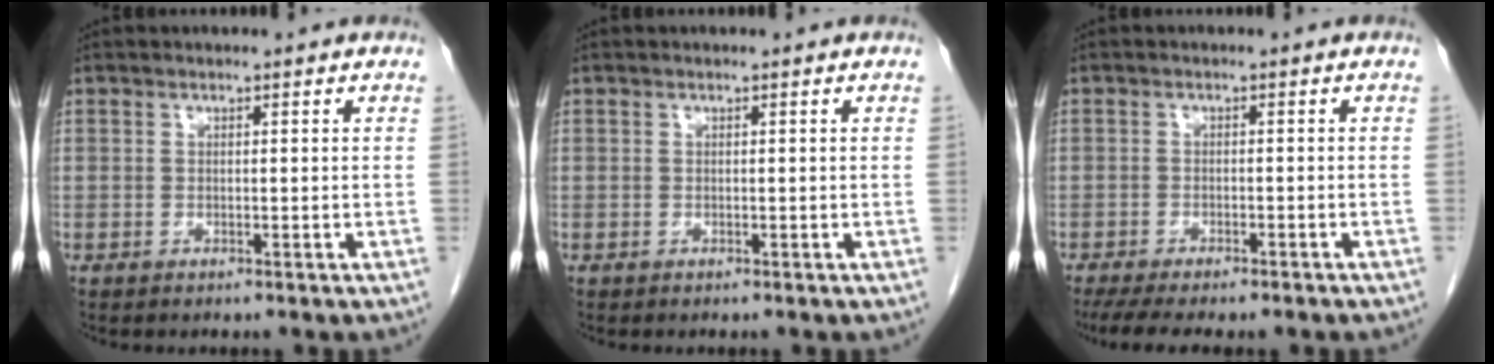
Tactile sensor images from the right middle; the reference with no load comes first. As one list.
[{"total": 0.0}, {"total": 11.1, "force": [-9.1, 2.5, 5.8], "torque": [-0.085, -0.009, -0.124]}]